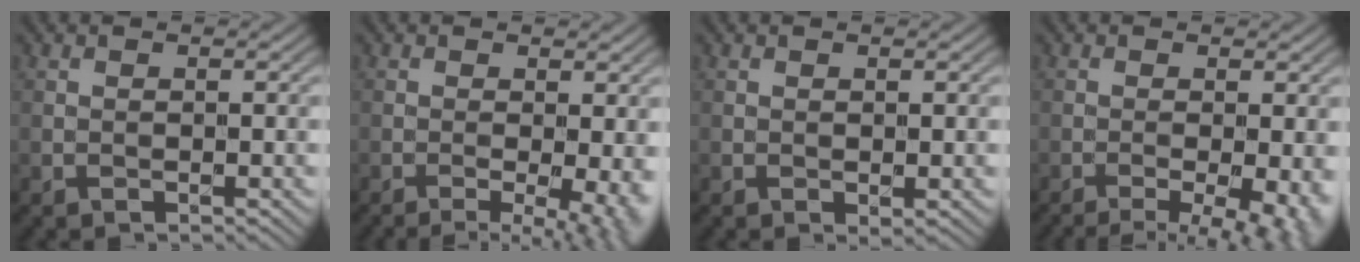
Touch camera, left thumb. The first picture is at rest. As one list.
[{"total": 6.8, "force": [-1.6, 1.8, 6.4], "torque": [-0.083, -0.008, -0.015]}, {"total": 0.5, "force": [0.2, 0.2, 0.4], "torque": [-0.008, -0.003, 0.006]}, {"total": 7.5, "force": [-2.9, 1.8, 6.7], "torque": [-0.090, -0.007, -0.036]}]